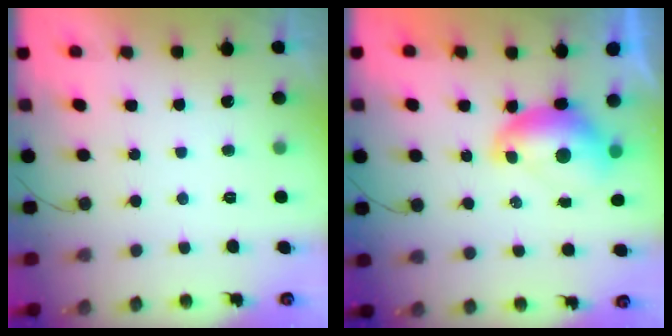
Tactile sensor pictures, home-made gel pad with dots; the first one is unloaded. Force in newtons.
{"total": 8.5, "press": 8.4, "slide": 0.8}